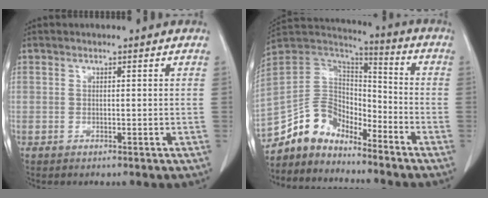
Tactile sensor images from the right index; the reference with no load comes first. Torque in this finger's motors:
{"motor_torque": [-0.09, -0.17, 0.01, 0.00]}